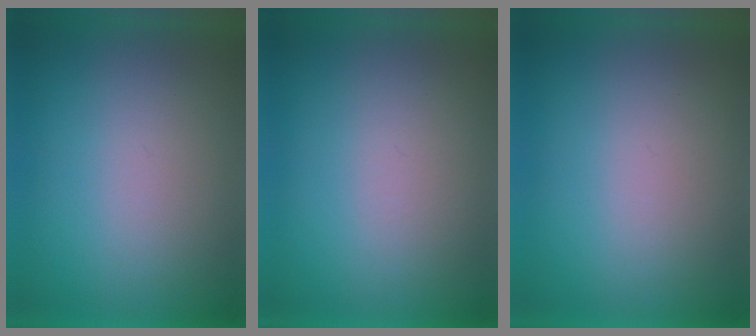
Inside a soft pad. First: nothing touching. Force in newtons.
{"total": 1.3}
{"total": 1.0}